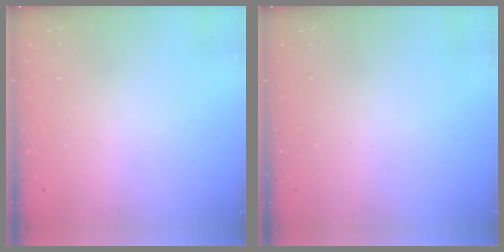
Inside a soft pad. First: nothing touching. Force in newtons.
{"total": 0.0}